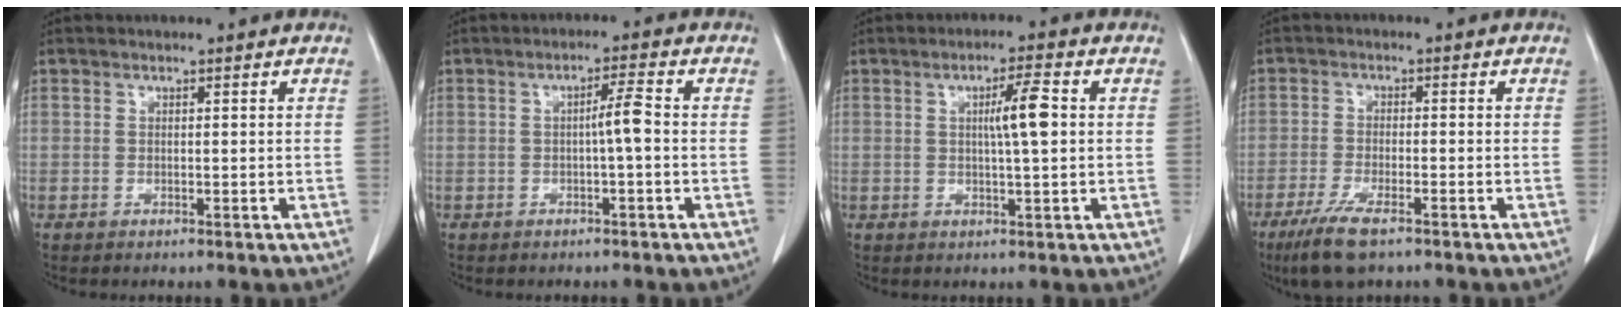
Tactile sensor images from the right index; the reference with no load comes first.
{"total": 3.0, "force": [-0.4, -0.2, 3.0], "torque": [-0.047, 0.003, -0.008]}
{"total": 5.0, "force": [0.7, 0.0, 4.9], "torque": [-0.083, 0.002, 0.010]}
{"total": 7.0, "force": [-4.8, 1.3, 5.0], "torque": [-0.101, -0.017, -0.081]}